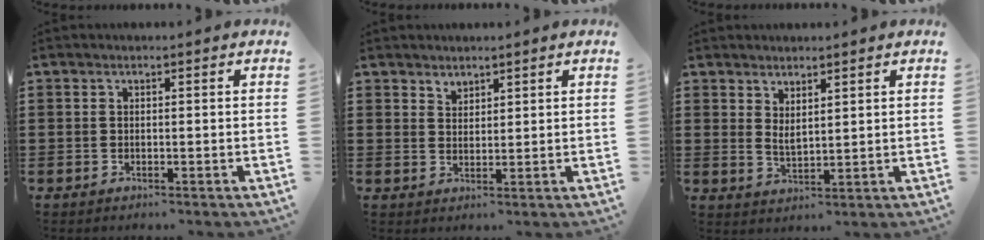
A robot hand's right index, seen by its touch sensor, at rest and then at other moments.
{"total": 2.0, "force": [1.8, 1.0, -0.1], "torque": [-0.003, 0.003, 0.035]}
{"total": 2.3, "force": [1.8, 0.7, 1.2], "torque": [-0.026, 0.001, 0.033]}